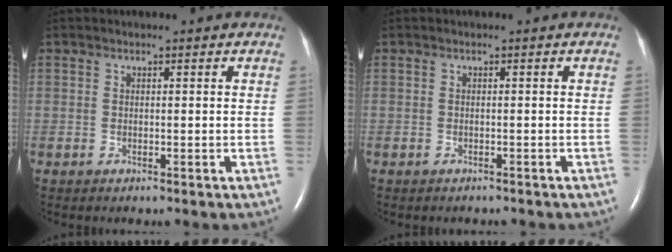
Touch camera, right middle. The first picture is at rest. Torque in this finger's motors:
{"motor_torque": [0.14, -0.36, 0.00, 0.00]}